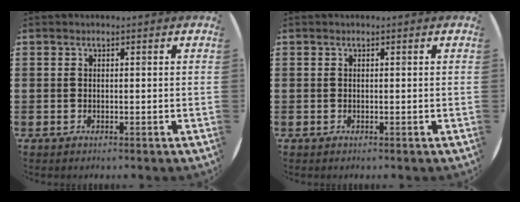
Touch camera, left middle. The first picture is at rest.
{"total": 0.0}